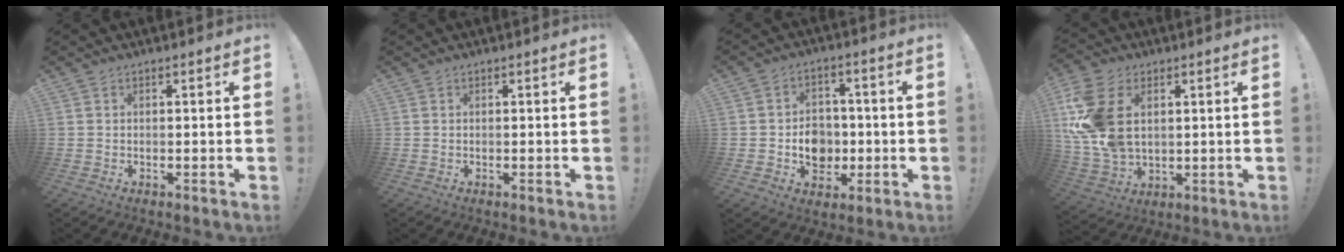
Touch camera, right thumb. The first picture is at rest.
{"total": 0.0}
{"total": 9.3, "force": [-1.6, 8.0, 4.4], "torque": [-0.051, 0.006, -0.023]}
{"total": 17.4, "force": [4.3, 11.5, 12.3], "torque": [-0.259, -0.011, 0.082]}